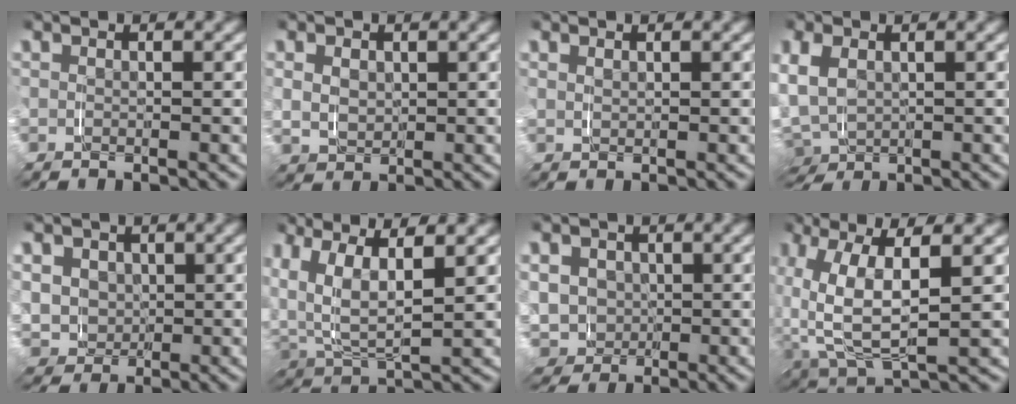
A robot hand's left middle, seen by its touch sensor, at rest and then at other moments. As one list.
[{"total": 0.9, "force": [0.5, 0.7, -0.4], "torque": [0.008, -0.009, 0.015]}, {"total": 0.7, "force": [0.5, -0.4, -0.3], "torque": [0.005, -0.001, 0.010]}, {"total": 5.1, "force": [-1.0, 4.7, 1.7], "torque": [-0.055, -0.023, -0.012]}, {"total": 6.0, "force": [-0.4, 5.9, 1.0], "torque": [-0.035, -0.033, -0.001]}, {"total": 4.8, "force": [2.5, 3.3, 2.4], "torque": [-0.061, -0.001, 0.030]}, {"total": 6.3, "force": [-0.9, 6.1, 1.3], "torque": [-0.038, -0.040, -0.005]}, {"total": 5.5, "force": [1.3, 3.0, 4.4], "torque": [-0.080, 0.003, 0.017]}]